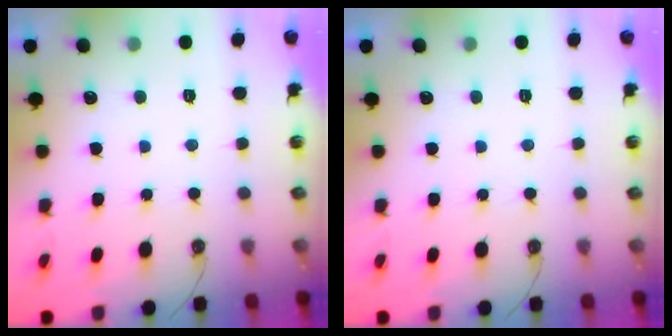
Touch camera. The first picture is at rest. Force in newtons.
{"total": 0.0}